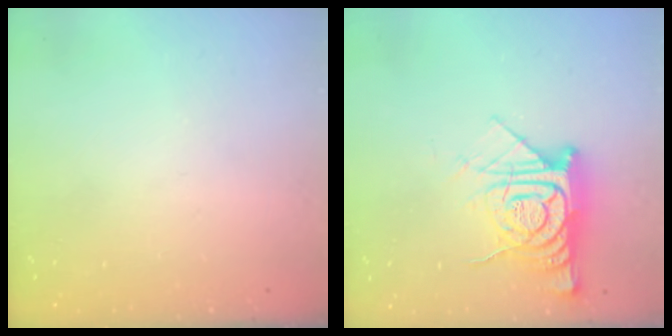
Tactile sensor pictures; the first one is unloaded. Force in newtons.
{"total": 14.6, "press": 14.5, "slide": 1.4}